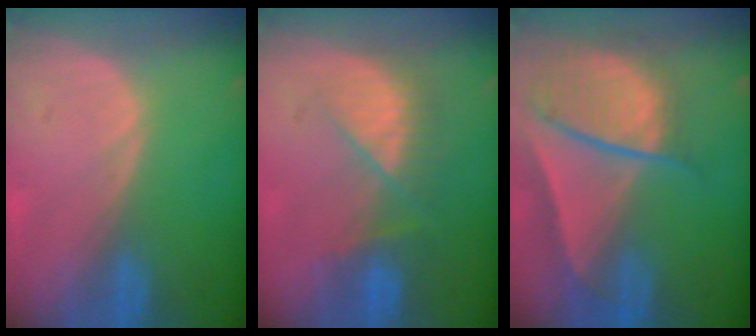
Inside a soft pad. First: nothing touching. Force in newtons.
{"total": 7.2, "press": 6.6, "slide": 2.9}
{"total": 10.0, "press": 8.3, "slide": 5.4}